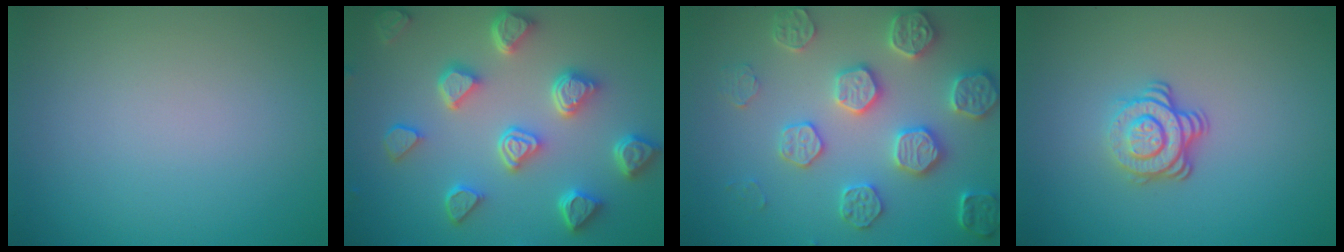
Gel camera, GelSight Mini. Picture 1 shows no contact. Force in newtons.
{"total": 6.6, "press": 5.3, "slide": 3.8}
{"total": 5.3, "press": 5.0, "slide": 1.8}
{"total": 3.7, "press": 2.6, "slide": 2.6}